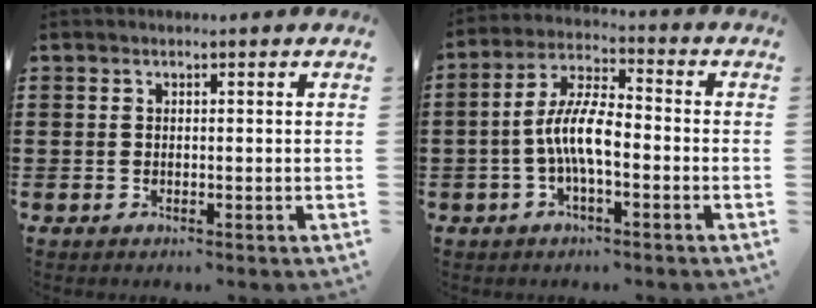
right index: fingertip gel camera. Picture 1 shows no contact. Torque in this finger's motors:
{"motor_torque": [1.14, 0.31, 0.67, 0.21]}